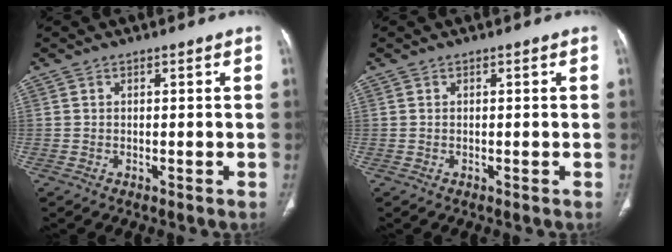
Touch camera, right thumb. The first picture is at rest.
{"total": 0.0}